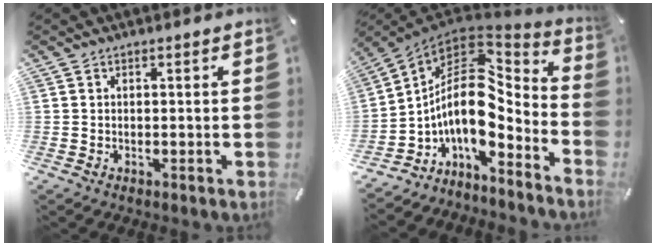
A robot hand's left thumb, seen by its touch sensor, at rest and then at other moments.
{"total": 14.3, "force": [0.0, 7.6, 12.1], "torque": [-0.246, -0.044, -0.014]}